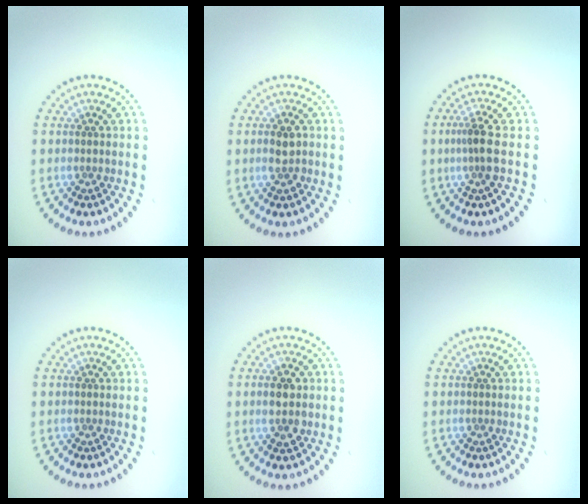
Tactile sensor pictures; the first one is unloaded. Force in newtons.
{"total": 1.9, "press": 1.8, "slide": 0.5}
{"total": 2.4, "press": 1.8, "slide": 1.6}
{"total": 0.0}
{"total": 3.3, "press": 3.3, "slide": 0.1}
{"total": 0.0}